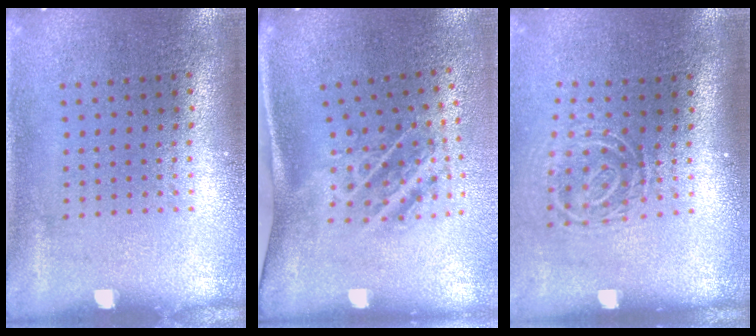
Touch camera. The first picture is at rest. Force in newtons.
{"total": 1.9, "press": 1.1, "slide": 1.6}
{"total": 1.8, "press": 1.2, "slide": 1.3}